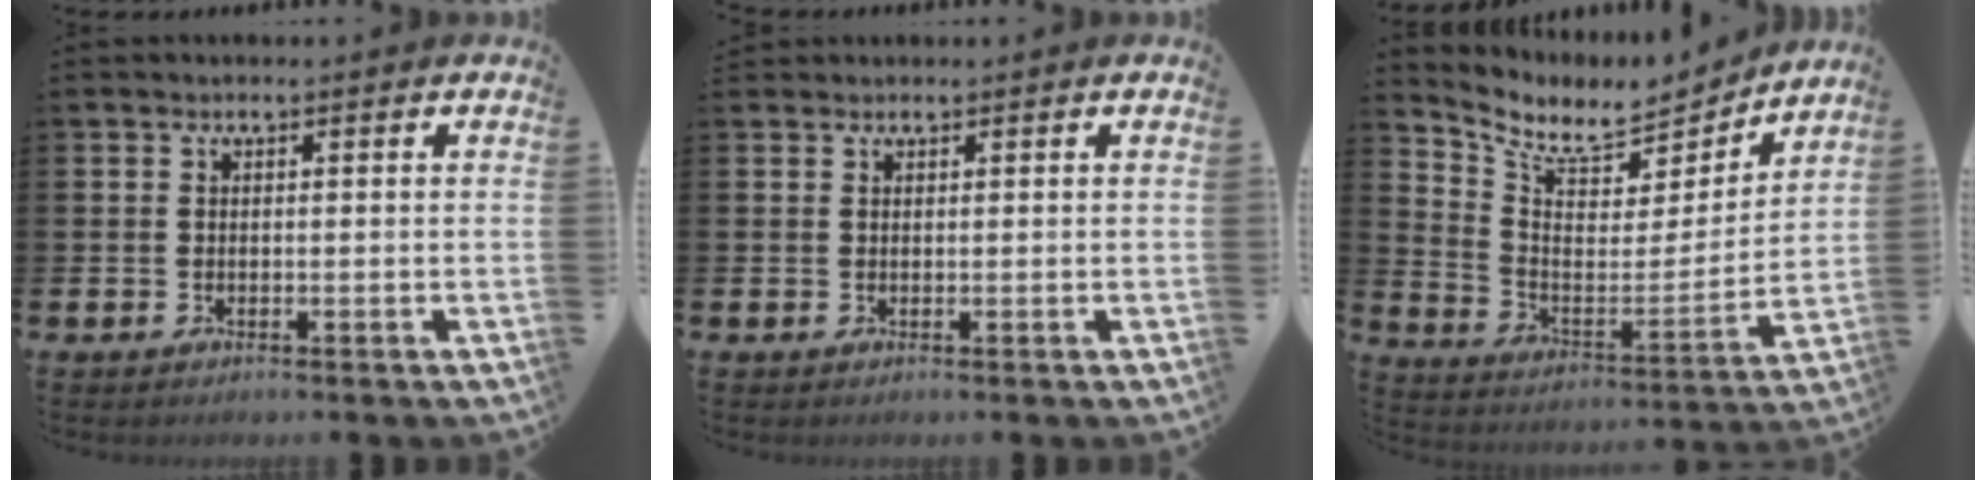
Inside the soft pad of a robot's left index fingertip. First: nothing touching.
{"total": 0.8, "force": [0.7, 0.3, -0.4], "torque": [0.017, -0.001, 0.011]}
{"total": 8.0, "force": [7.3, 2.8, 2.0], "torque": [-0.075, -0.058, 0.123]}